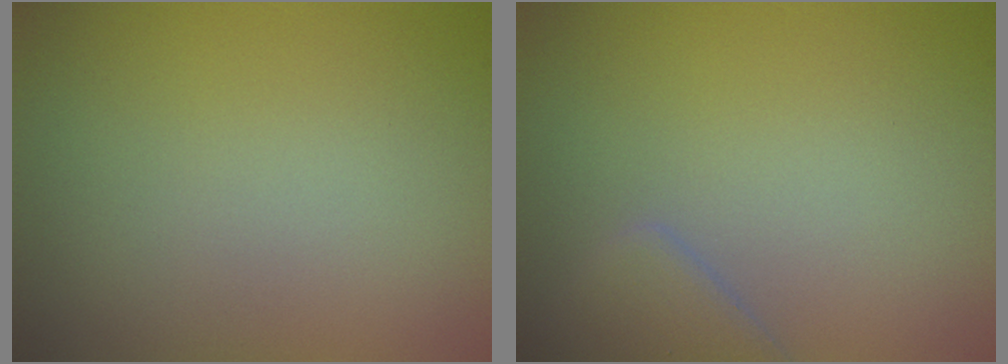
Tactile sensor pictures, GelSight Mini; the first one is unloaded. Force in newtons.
{"total": 2.4, "press": 2.4, "slide": 0.2}